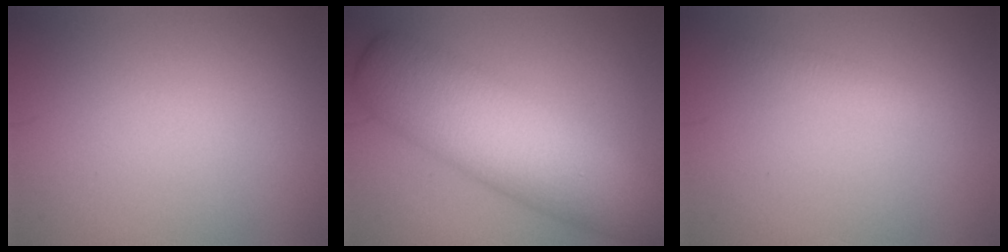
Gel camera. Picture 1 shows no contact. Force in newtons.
{"total": 10.1, "press": 10.1, "slide": 0.3}
{"total": 1.2, "press": 1.2, "slide": 0.0}